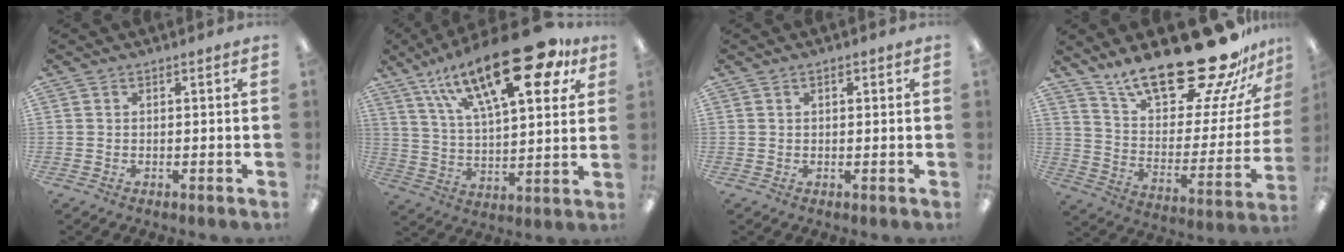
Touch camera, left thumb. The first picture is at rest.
{"total": 26.3, "force": [15.3, 10.2, 18.8], "torque": [-0.299, -0.073, 0.250]}
{"total": 1.0, "force": [0.5, 0.6, 0.7], "torque": [-0.014, 0.003, 0.009]}
{"total": 27.4, "force": [21.2, 8.6, 15.1], "torque": [-0.230, -0.147, 0.352]}